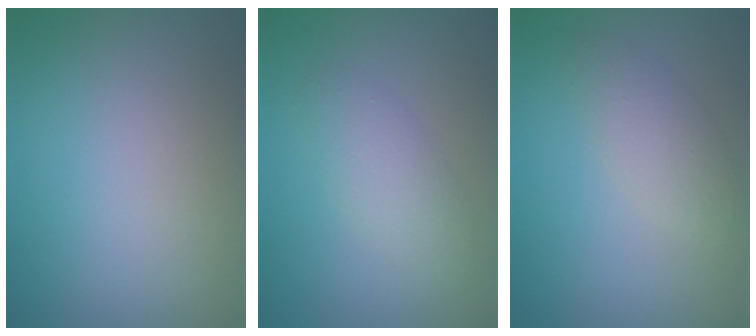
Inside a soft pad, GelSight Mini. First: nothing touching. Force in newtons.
{"total": 2.8, "press": 2.8, "slide": 0.0}
{"total": 2.4, "press": 2.4, "slide": 0.1}